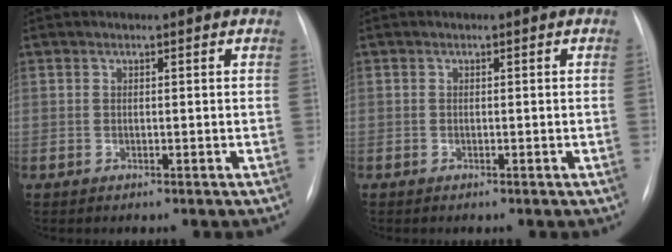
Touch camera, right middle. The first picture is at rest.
{"total": 0.0}